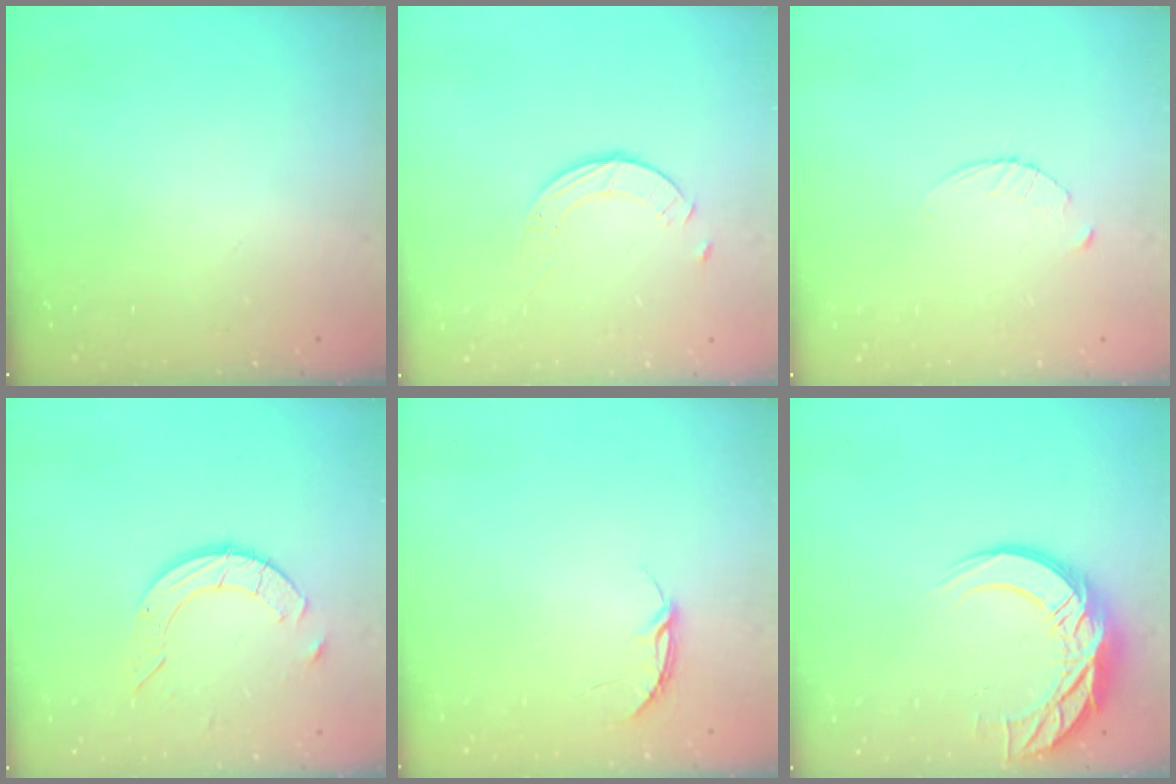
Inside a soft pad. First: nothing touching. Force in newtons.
{"total": 2.3, "press": 2.3, "slide": 0.3}
{"total": 2.9, "press": 2.9, "slide": 0.4}
{"total": 9.0, "press": 9.0, "slide": 0.7}
{"total": 3.7, "press": 3.7, "slide": 0.3}
{"total": 14.6, "press": 14.6, "slide": 1.0}